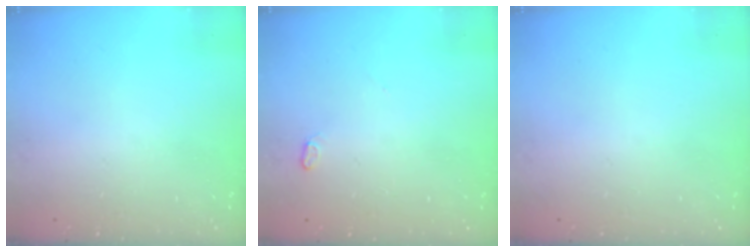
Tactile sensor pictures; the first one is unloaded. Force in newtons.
{"total": 3.5, "press": 3.5, "slide": 0.5}
{"total": 0.0}